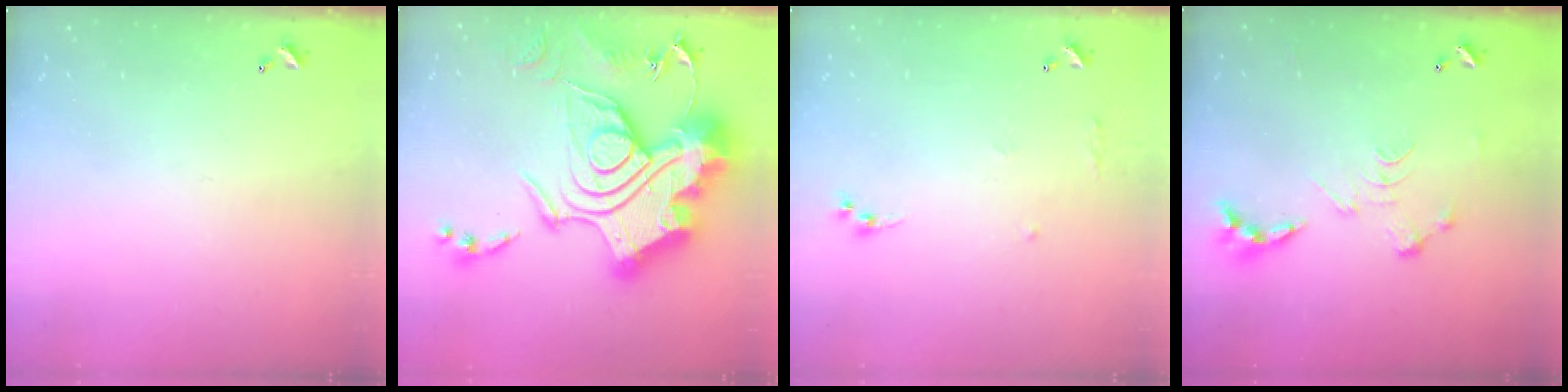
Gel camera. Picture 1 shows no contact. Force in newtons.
{"total": 1.1, "press": 1.1, "slide": 0.0}
{"total": 7.5, "press": 7.4, "slide": 0.8}
{"total": 0.0}